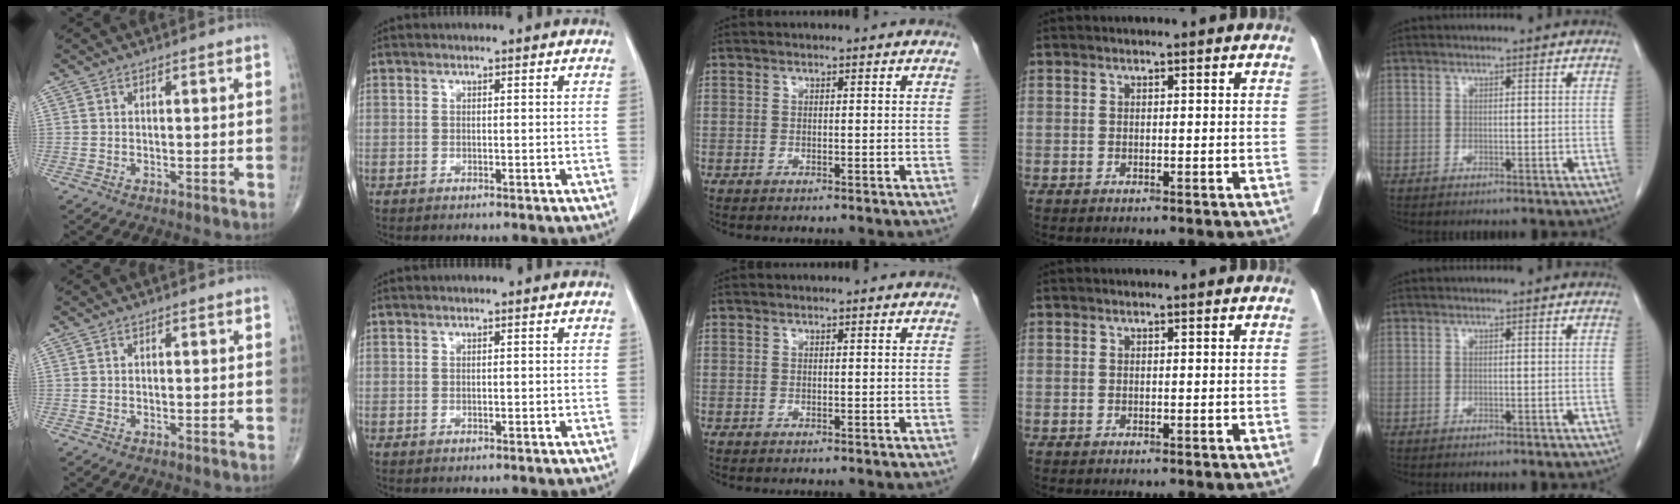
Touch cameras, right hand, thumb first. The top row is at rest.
{"index": {"total": 0.6, "force": [0.0, 0.4, 0.5], "torque": [-0.013, 0.001, 0.001]}}